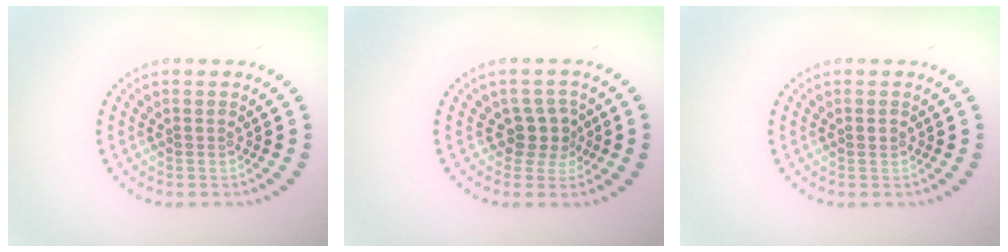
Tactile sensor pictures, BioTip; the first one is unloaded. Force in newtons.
{"total": 2.4, "press": 1.9, "slide": 1.6}
{"total": 0.7, "press": 0.7, "slide": 0.1}